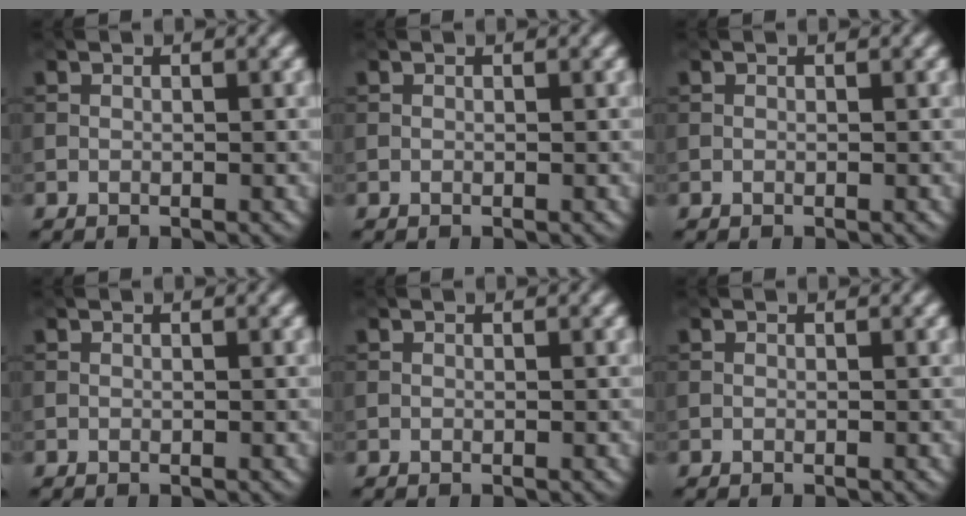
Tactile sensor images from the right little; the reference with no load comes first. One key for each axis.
{"total": 0.0}
{"total": 0.0}
{"total": 0.0}
{"total": 0.0}
{"total": 0.0}